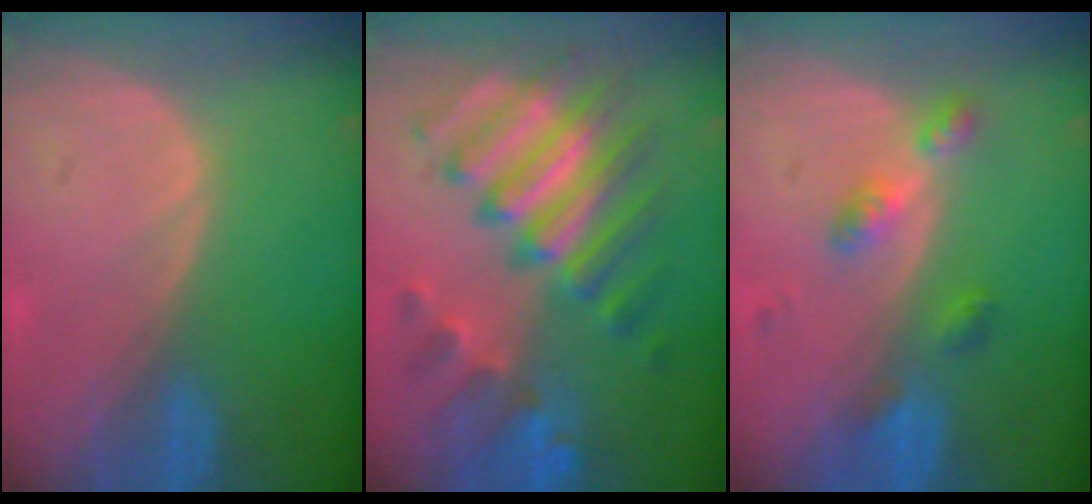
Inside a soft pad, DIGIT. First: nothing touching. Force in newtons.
{"total": 11.6, "press": 11.6, "slide": 1.2}
{"total": 4.6, "press": 4.1, "slide": 1.9}